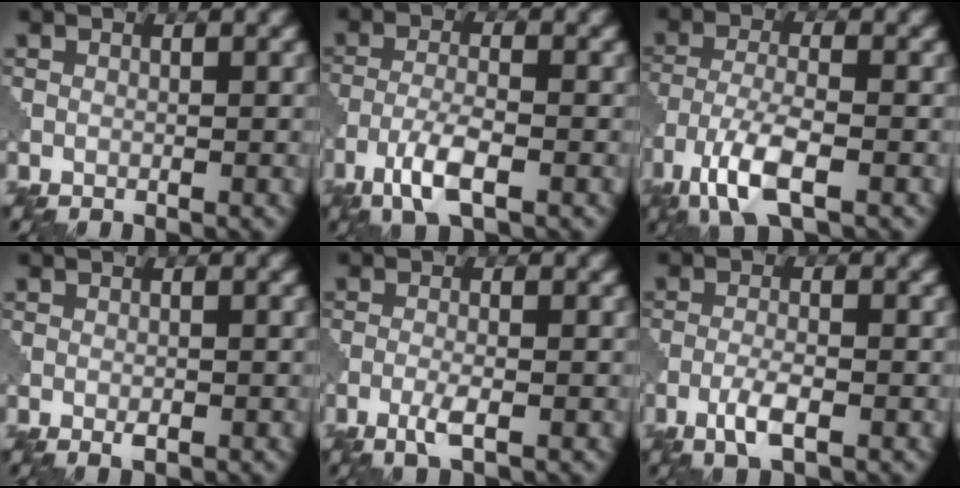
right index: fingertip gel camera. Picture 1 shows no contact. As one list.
[{"total": 4.4, "force": [-2.5, 1.1, 3.4], "torque": [-0.072, 0.000, -0.054]}, {"total": 6.1, "force": [-3.5, 1.7, 4.7], "torque": [-0.100, -0.005, -0.075]}, {"total": 0.8, "force": [-0.4, 0.3, 0.6], "torque": [-0.012, 0.000, -0.006]}, {"total": 2.1, "force": [-1.0, 0.3, 1.8], "torque": [-0.039, 0.001, -0.026]}, {"total": 2.9, "force": [-1.5, 0.7, 2.4], "torque": [-0.051, 0.003, -0.035]}]